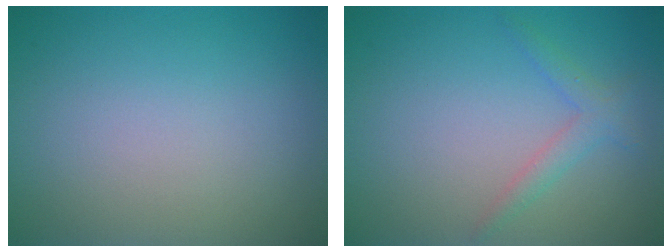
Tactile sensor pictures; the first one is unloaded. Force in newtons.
{"total": 1.8, "press": 1.8, "slide": 0.1}